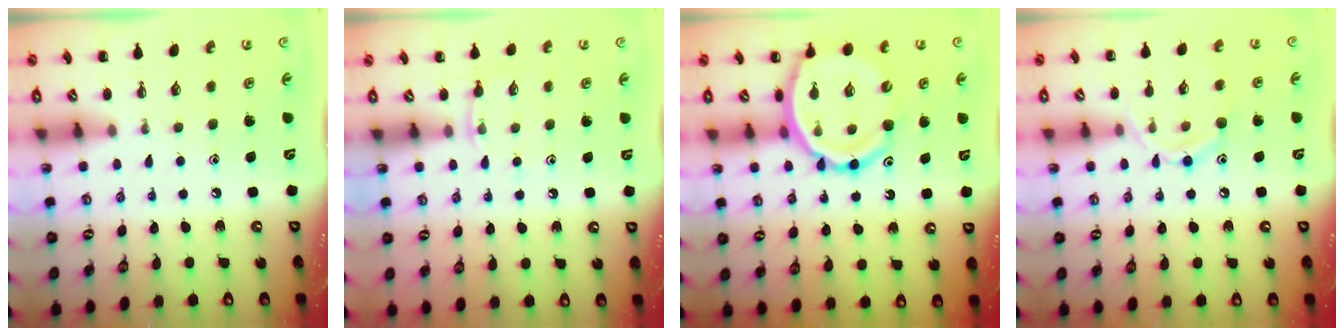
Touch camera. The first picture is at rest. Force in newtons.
{"total": 4.8, "press": 4.5, "slide": 1.7}
{"total": 16.2, "press": 15.9, "slide": 3.5}
{"total": 9.9, "press": 9.9, "slide": 1.0}